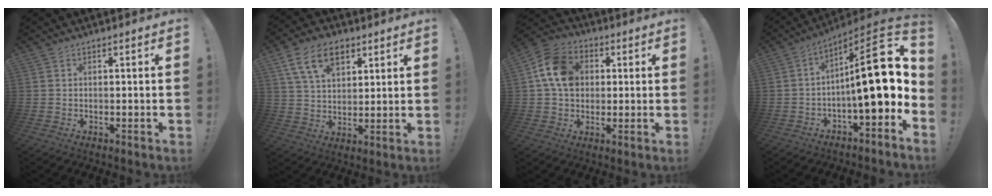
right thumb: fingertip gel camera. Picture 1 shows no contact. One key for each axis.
{"total": 13.9, "fx": 7.1, "fy": 8.6, "fz": 8.3, "tx": -0.135, "ty": -0.016, "tz": 0.134}
{"total": 14.3, "fx": 2.8, "fy": 11.6, "fz": 8.0, "tx": -0.131, "ty": 0.012, "tz": 0.063}
{"total": 20.1, "fx": 0.6, "fy": 5.3, "fz": 19.4, "tx": -0.285, "ty": 0.004, "tz": 0.008}